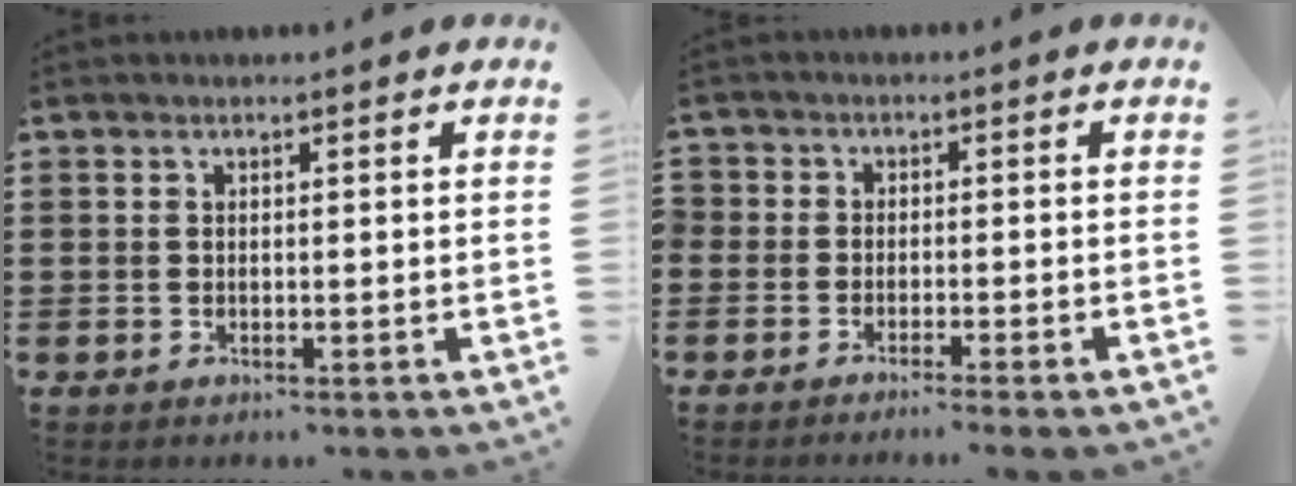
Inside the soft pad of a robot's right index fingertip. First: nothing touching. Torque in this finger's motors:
{"motor_torque": [0.32, -0.24, -0.01, 0.00]}